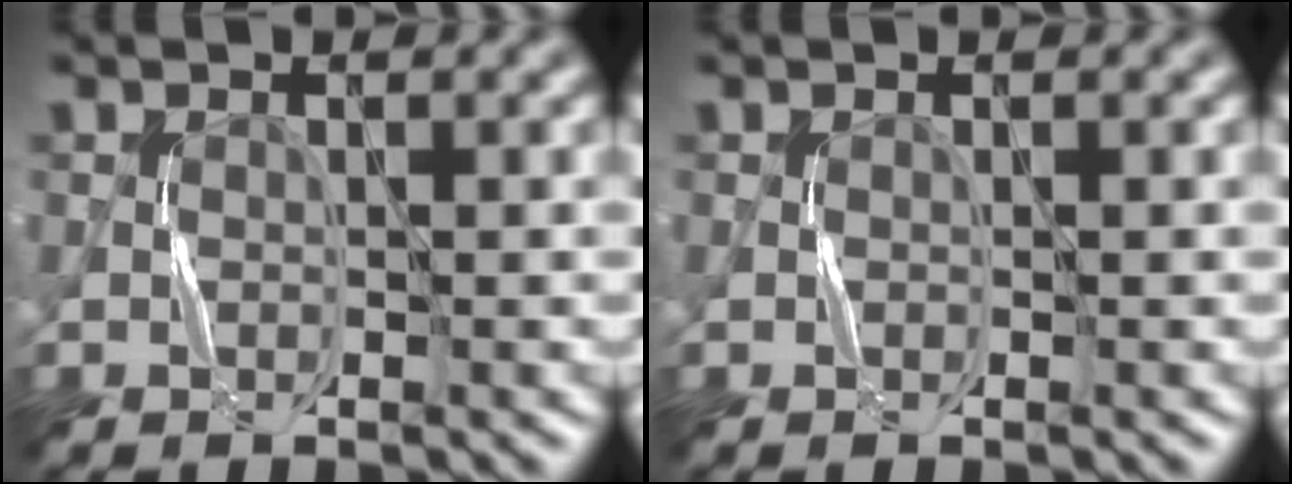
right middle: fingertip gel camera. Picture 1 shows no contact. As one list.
[{"total": 0.0}]